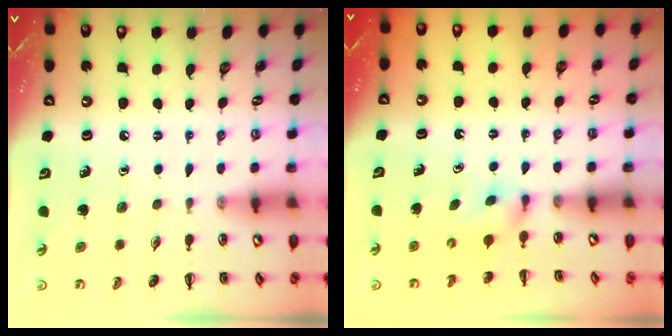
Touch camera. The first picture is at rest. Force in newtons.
{"total": 2.4, "press": 2.3, "slide": 0.9}